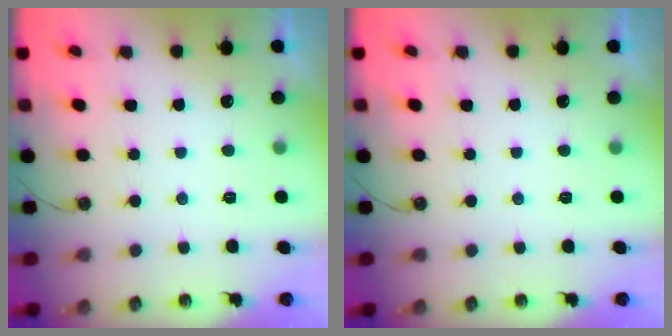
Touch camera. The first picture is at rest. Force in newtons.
{"total": 0.0}